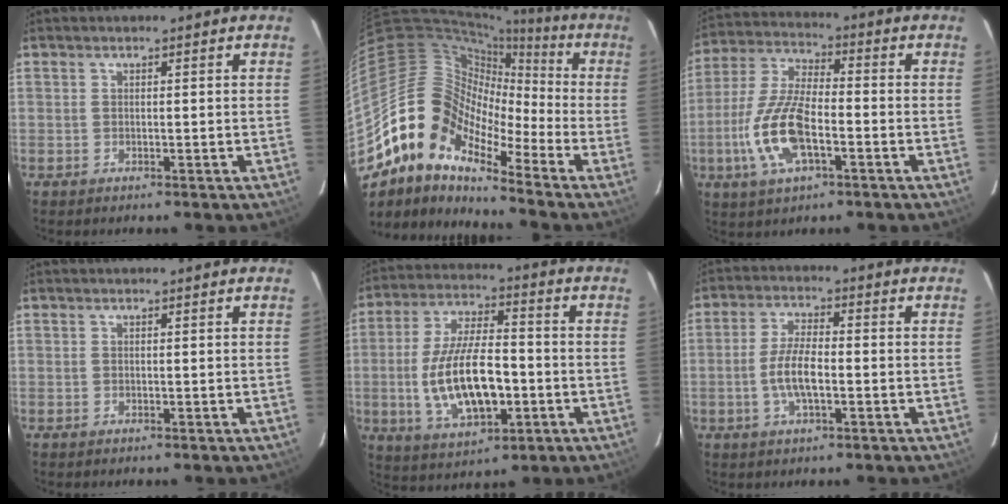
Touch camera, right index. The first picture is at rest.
{"total": 13.3, "force": [-9.0, 7.1, 6.9], "torque": [-0.104, 0.015, -0.197]}
{"total": 13.6, "force": [-4.3, 5.3, 11.8], "torque": [-0.257, -0.004, -0.084]}
{"total": 0.0}
{"total": 16.1, "force": [-3.3, 6.9, 14.2], "torque": [-0.286, -0.006, -0.046]}
{"total": 6.8, "force": [-1.7, 2.2, 6.2], "torque": [-0.126, 0.001, -0.032]}